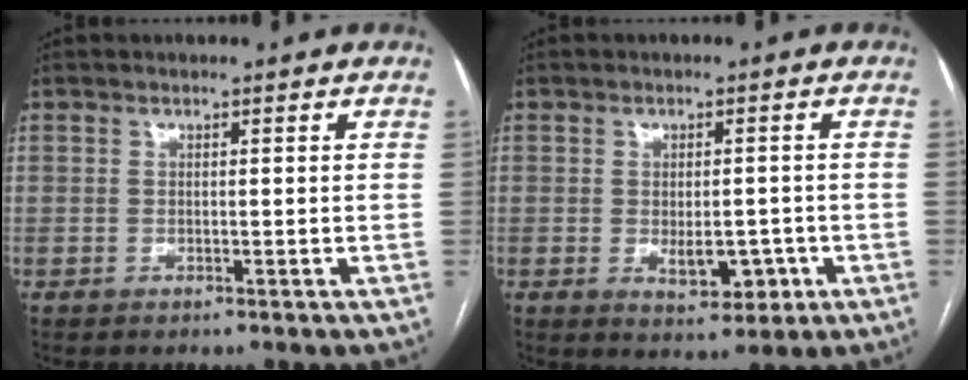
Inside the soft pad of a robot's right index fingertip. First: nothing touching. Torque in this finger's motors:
{"motor_torque": [0.10, -0.13, 0.22, 0.03]}